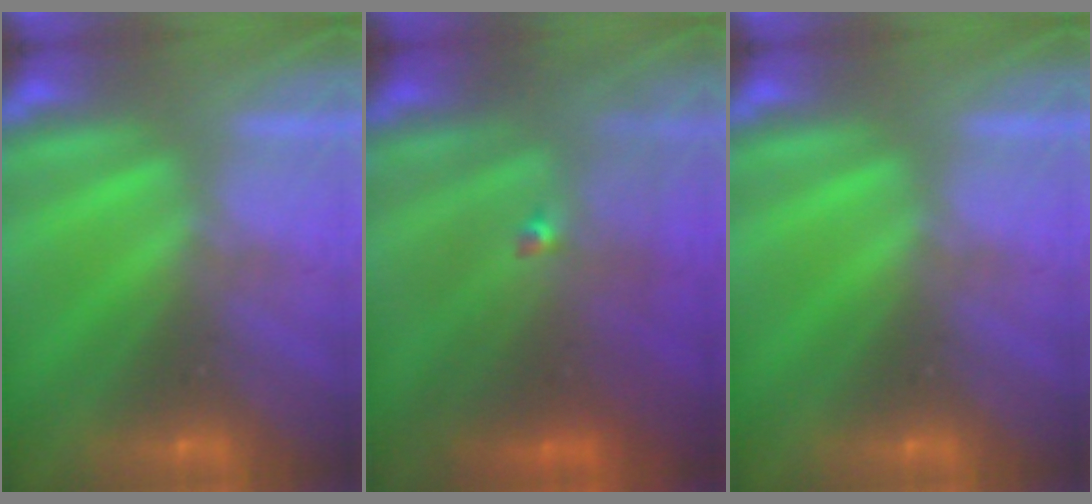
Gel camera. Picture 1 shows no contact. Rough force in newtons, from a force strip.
{"total": 4.5}
{"total": 0.0}